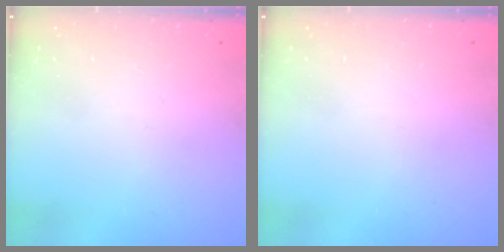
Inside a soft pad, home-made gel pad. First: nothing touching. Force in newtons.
{"total": 0.0}